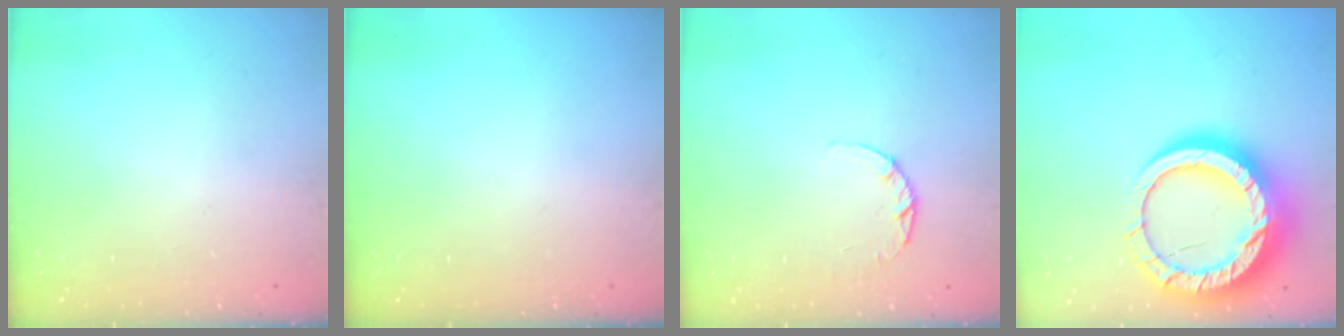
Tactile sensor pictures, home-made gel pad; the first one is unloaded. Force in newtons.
{"total": 0.0}
{"total": 2.6, "press": 2.5, "slide": 0.4}
{"total": 25.6, "press": 25.5, "slide": 2.2}